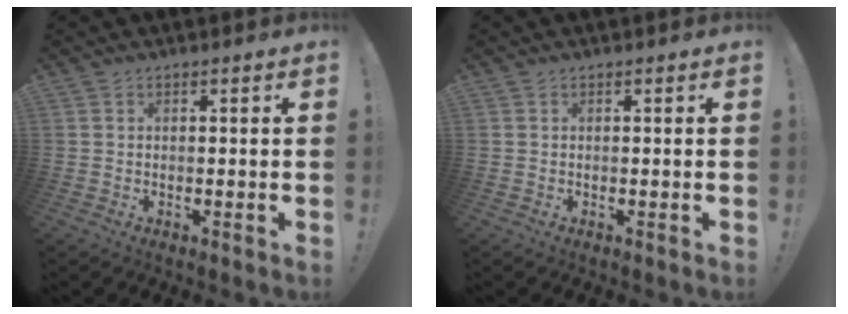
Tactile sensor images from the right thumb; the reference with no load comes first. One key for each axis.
{"total": 0.0}